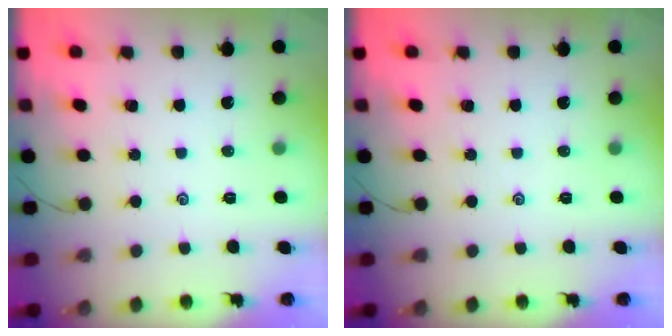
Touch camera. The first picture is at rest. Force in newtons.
{"total": 0.0}